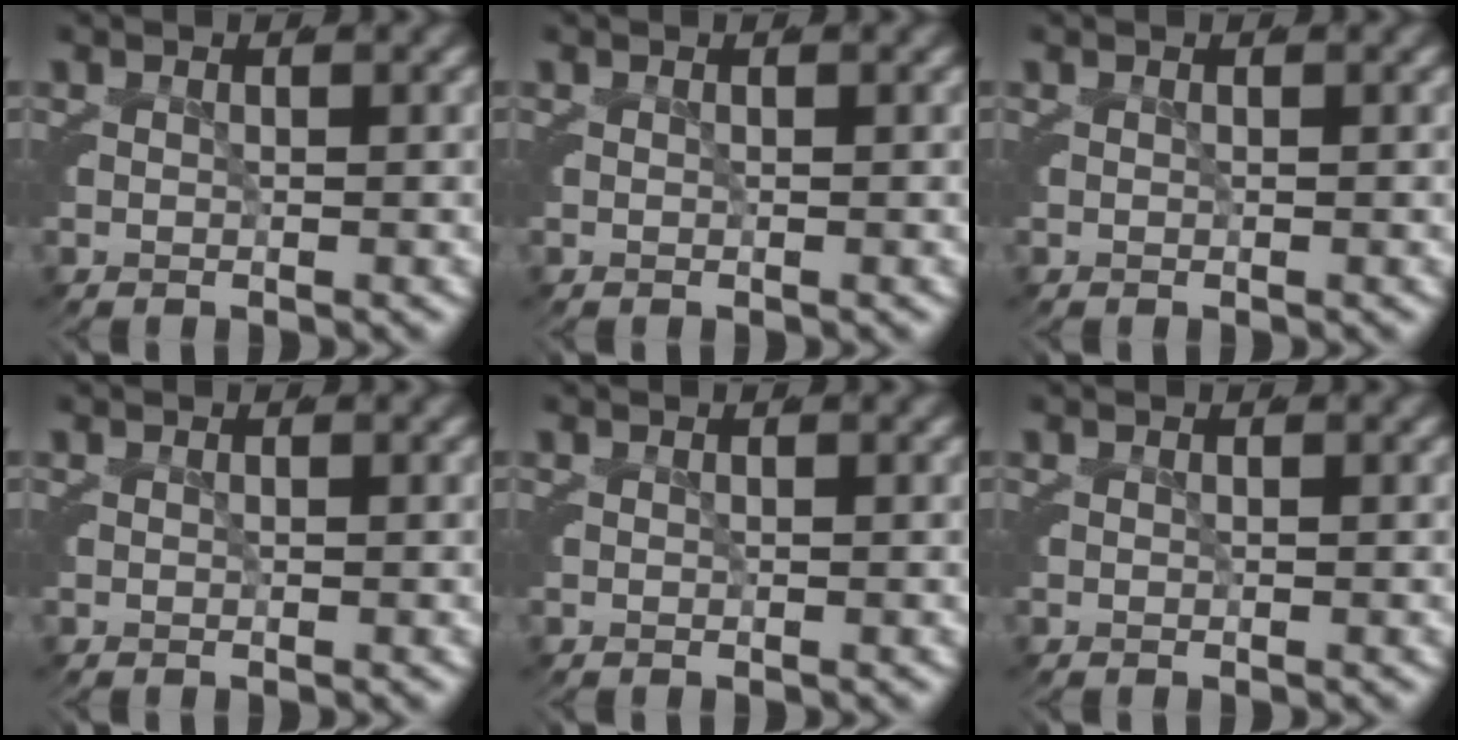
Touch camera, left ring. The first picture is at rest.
{"total": 0.0}
{"total": 0.0}
{"total": 0.0}
{"total": 0.0}
{"total": 0.0}